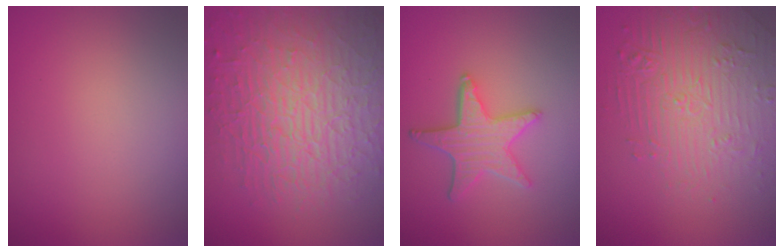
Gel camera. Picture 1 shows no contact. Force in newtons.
{"total": 10.4, "press": 6.6, "slide": 8.0}
{"total": 4.3, "press": 3.7, "slide": 2.2}
{"total": 4.4, "press": 4.1, "slide": 1.5}